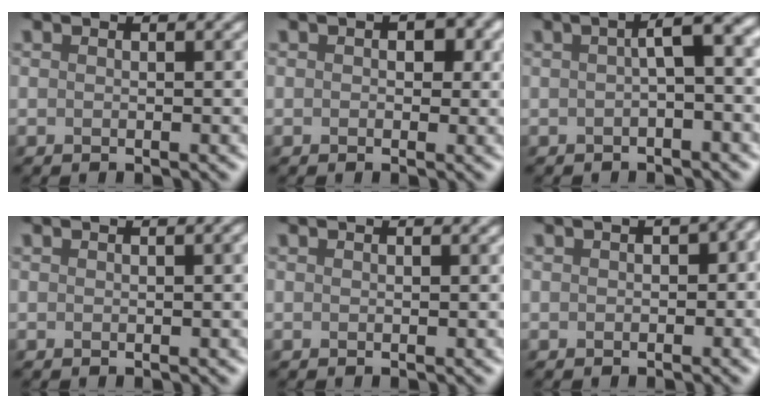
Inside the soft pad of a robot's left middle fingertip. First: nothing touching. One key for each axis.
{"total": 2.0, "fx": 0.3, "fy": 1.6, "fz": 1.2, "tx": 0.006, "ty": 0.008, "tz": -0.005}
{"total": 3.3, "fx": -0.2, "fy": 0.6, "fz": 3.2, "tx": -0.048, "ty": 0.017, "tz": -0.011}
{"total": 1.2, "fx": -0.2, "fy": 0.5, "fz": 1.0, "tx": -0.004, "ty": 0.007, "tz": -0.007}
{"total": 0.0}
{"total": 4.8, "fx": -0.5, "fy": 3.1, "fz": 3.6, "tx": -0.003, "ty": 0.018, "tz": -0.023}